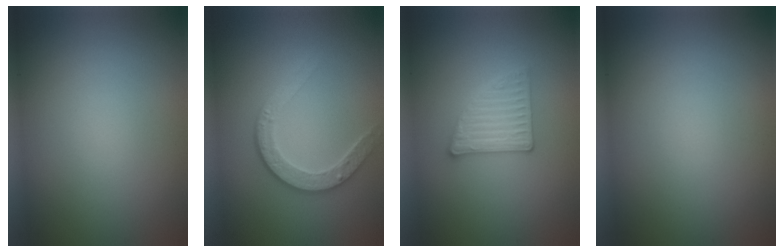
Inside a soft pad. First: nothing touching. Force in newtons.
{"total": 3.5, "press": 2.9, "slide": 1.9}
{"total": 2.8, "press": 2.8, "slide": 0.4}
{"total": 0.0}